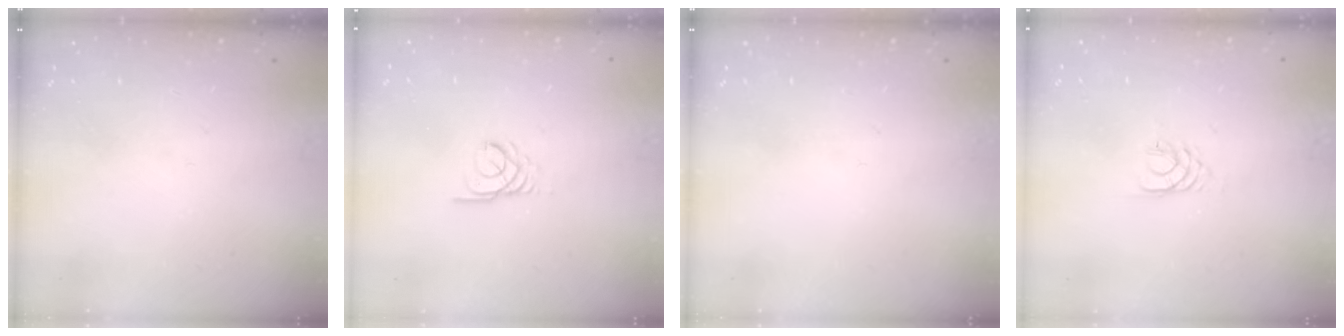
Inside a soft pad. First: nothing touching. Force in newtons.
{"total": 2.4, "press": 2.4, "slide": 0.1}
{"total": 0.0}
{"total": 3.2, "press": 3.2, "slide": 0.4}